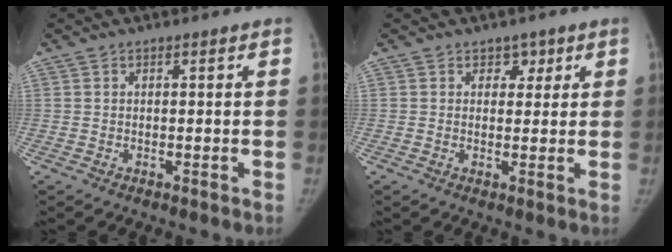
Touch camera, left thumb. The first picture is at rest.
{"total": 2.7, "force": [1.5, 2.1, 0.8], "torque": [0.016, -0.006, 0.016]}